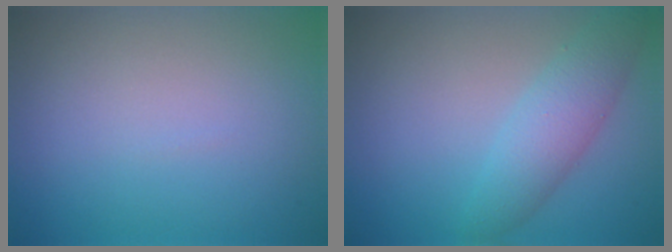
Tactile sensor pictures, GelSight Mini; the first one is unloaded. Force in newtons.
{"total": 3.8, "press": 3.8, "slide": 0.1}